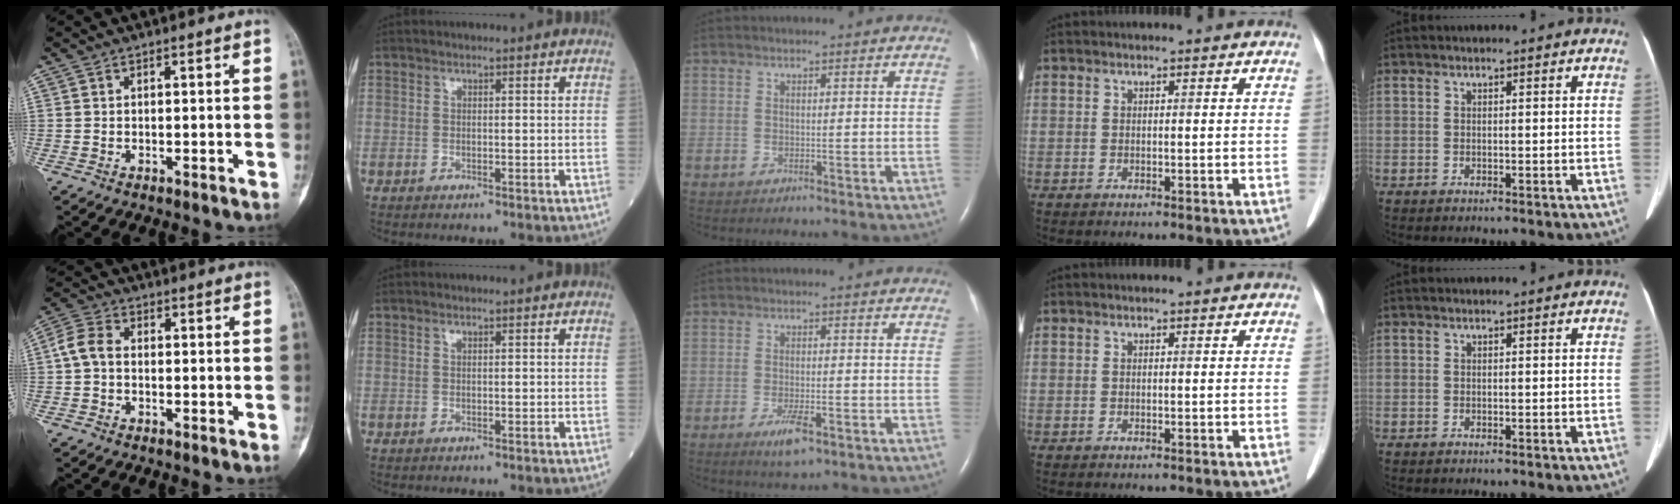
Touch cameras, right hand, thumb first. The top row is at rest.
{"thumb": {"total": 4.9, "force": [-0.3, 3.3, 3.6], "torque": [-0.073, 0.013, -0.015]}, "middle": {"total": 3.8, "force": [-2.1, 0.8, 3.1], "torque": [-0.060, -0.005, -0.035]}}